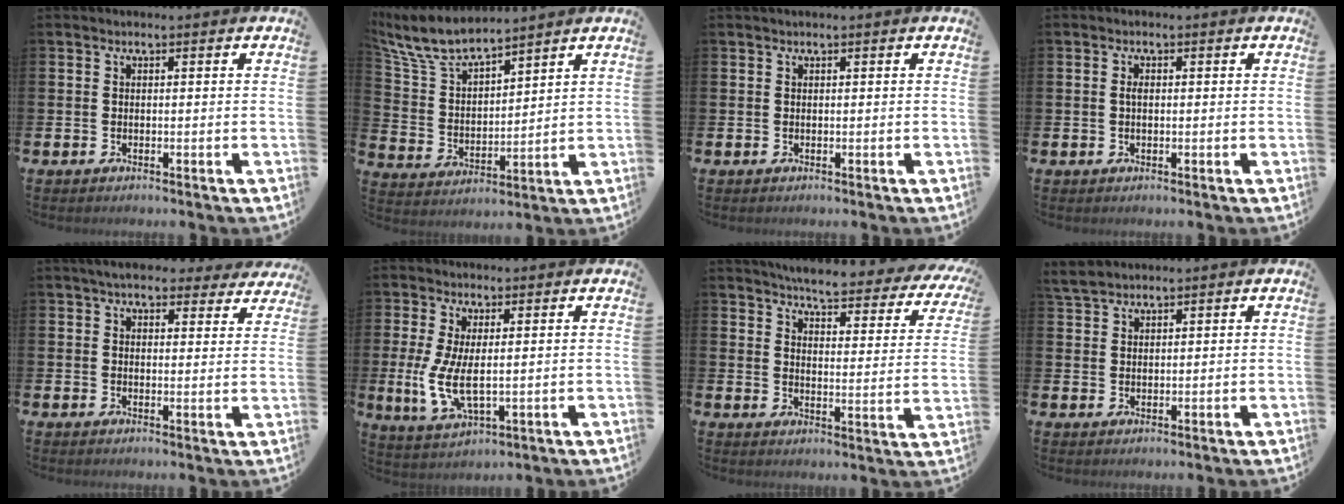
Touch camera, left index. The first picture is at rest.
{"total": 7.8, "force": [7.3, 1.6, 2.5], "torque": [-0.082, -0.036, 0.132]}
{"total": 0.0}
{"total": 0.9, "force": [0.0, 0.6, 0.7], "torque": [-0.011, 0.003, -0.003]}
{"total": 5.2, "force": [4.6, 1.8, 1.7], "torque": [-0.036, -0.014, 0.082]}
{"total": 6.4, "force": [0.9, 2.6, 5.8], "torque": [-0.110, -0.012, 0.016]}
{"total": 4.9, "force": [4.6, 0.5, 1.7], "torque": [-0.048, -0.042, 0.072]}
{"total": 3.0, "force": [2.8, 0.9, 0.6], "torque": [-0.017, -0.003, 0.054]}